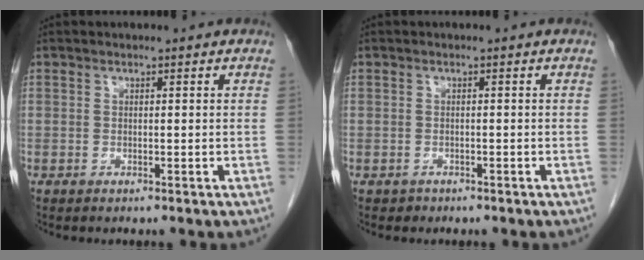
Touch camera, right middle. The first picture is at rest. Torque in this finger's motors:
{"motor_torque": [-0.42, -0.02, -0.05, -0.01]}